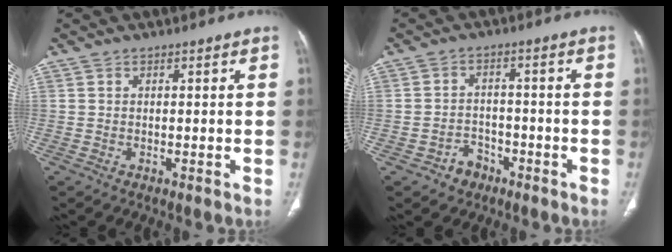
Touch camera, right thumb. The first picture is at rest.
{"total": 4.5, "force": [-2.6, 3.5, 1.0], "torque": [0.003, 0.029, -0.037]}